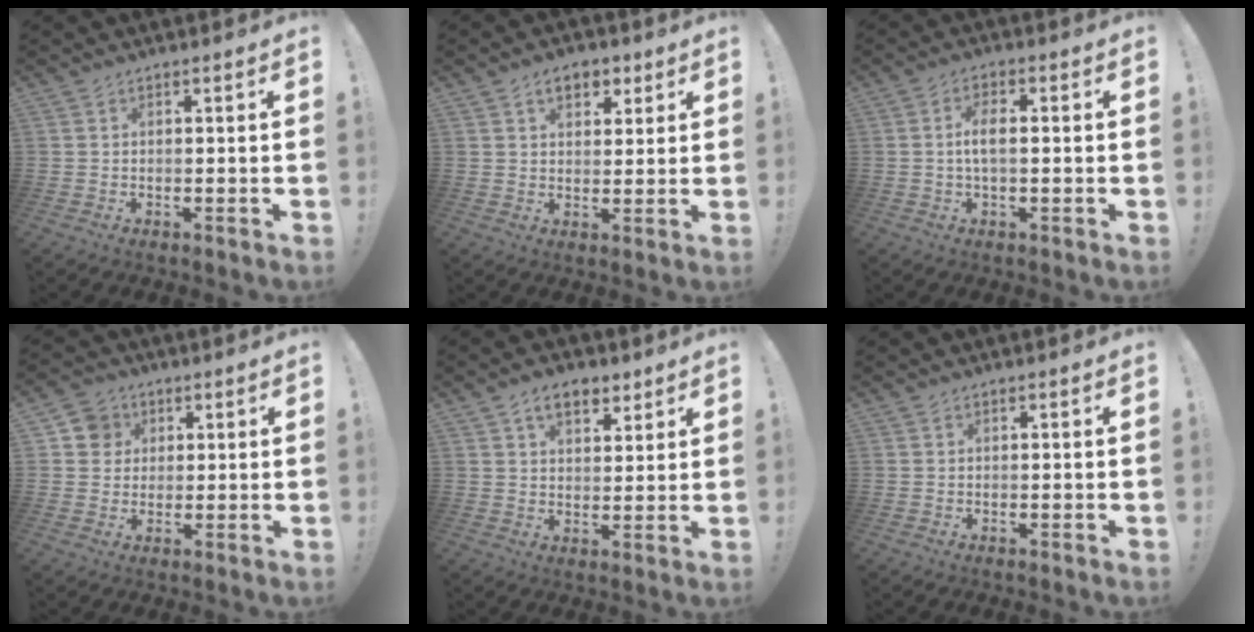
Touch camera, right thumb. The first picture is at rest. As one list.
[{"total": 7.3, "force": [3.6, 4.9, 4.0], "torque": [-0.049, -0.005, 0.064]}, {"total": 5.4, "force": [-0.1, 2.1, 5.0], "torque": [-0.092, 0.003, -0.004]}, {"total": 7.2, "force": [2.1, 6.7, 1.5], "torque": [-0.021, -0.004, 0.044]}, {"total": 8.2, "force": [4.8, 4.9, 4.4], "torque": [-0.058, -0.015, 0.086]}, {"total": 0.0}]